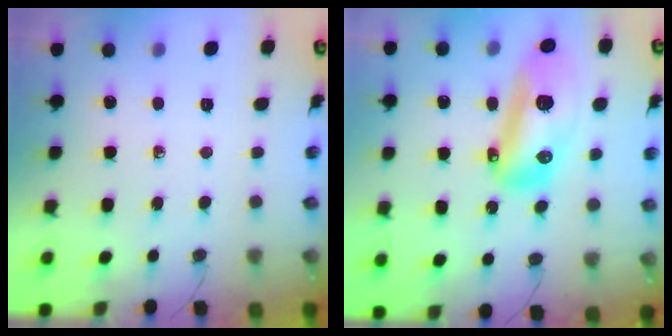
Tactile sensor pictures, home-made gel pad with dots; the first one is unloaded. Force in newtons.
{"total": 16.6, "press": 16.4, "slide": 2.3}